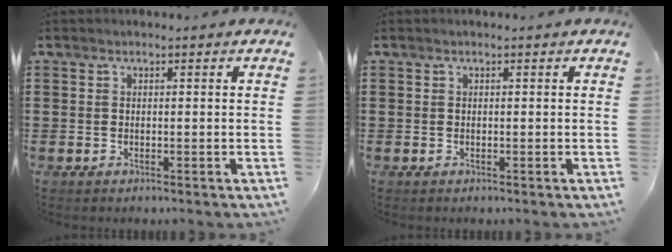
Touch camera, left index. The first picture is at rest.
{"total": 0.0}